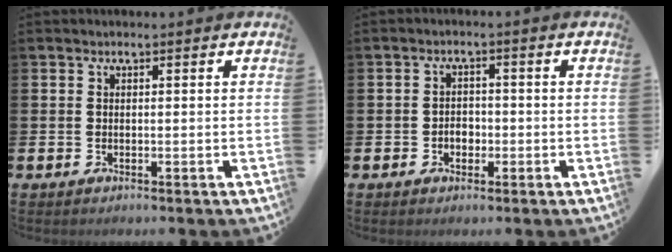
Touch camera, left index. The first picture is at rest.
{"total": 2.2, "force": [-0.8, 1.8, 1.1], "torque": [-0.015, 0.001, -0.020]}